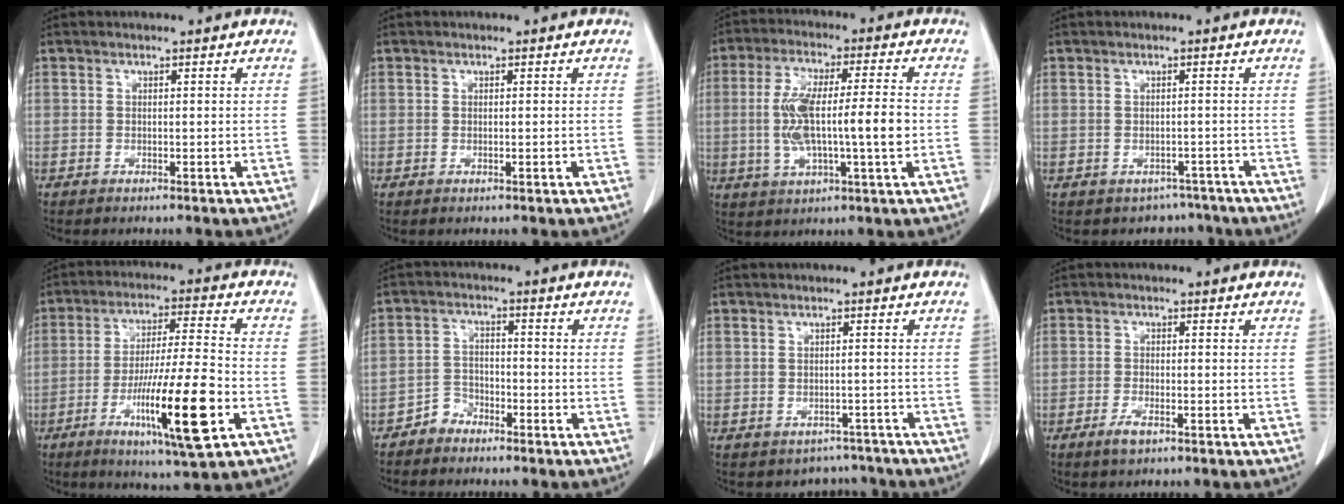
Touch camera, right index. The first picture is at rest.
{"total": 0.6, "force": [-0.1, 0.0, 0.5], "torque": [-0.015, -0.003, 0.002]}
{"total": 12.2, "force": [-0.8, 1.7, 12.1], "torque": [-0.234, 0.010, -0.012]}
{"total": 2.9, "force": [-2.1, 1.9, -0.3], "torque": [0.008, 0.008, -0.026]}
{"total": 15.8, "force": [-5.6, 0.6, 14.7], "torque": [-0.262, -0.022, -0.093]}
{"total": 3.5, "force": [-2.6, 2.4, 0.1], "torque": [0.003, 0.012, -0.051]}
{"total": 3.4, "force": [-2.7, 1.9, -0.3], "torque": [0.011, 0.013, -0.034]}
{"total": 2.4, "force": [-1.4, 0.8, 1.9], "torque": [-0.037, -0.001, -0.024]}